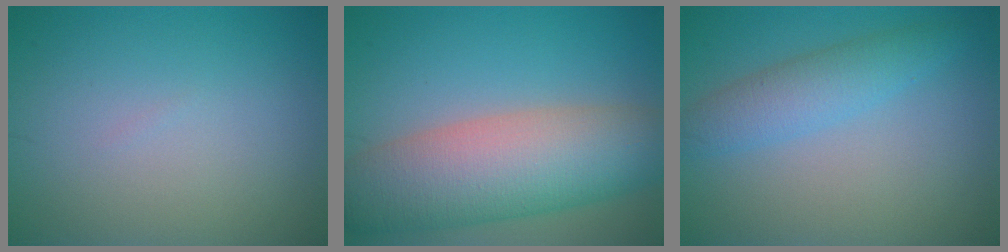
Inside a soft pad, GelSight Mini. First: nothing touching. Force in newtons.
{"total": 10.2, "press": 10.2, "slide": 0.6}
{"total": 3.3, "press": 3.3, "slide": 0.1}